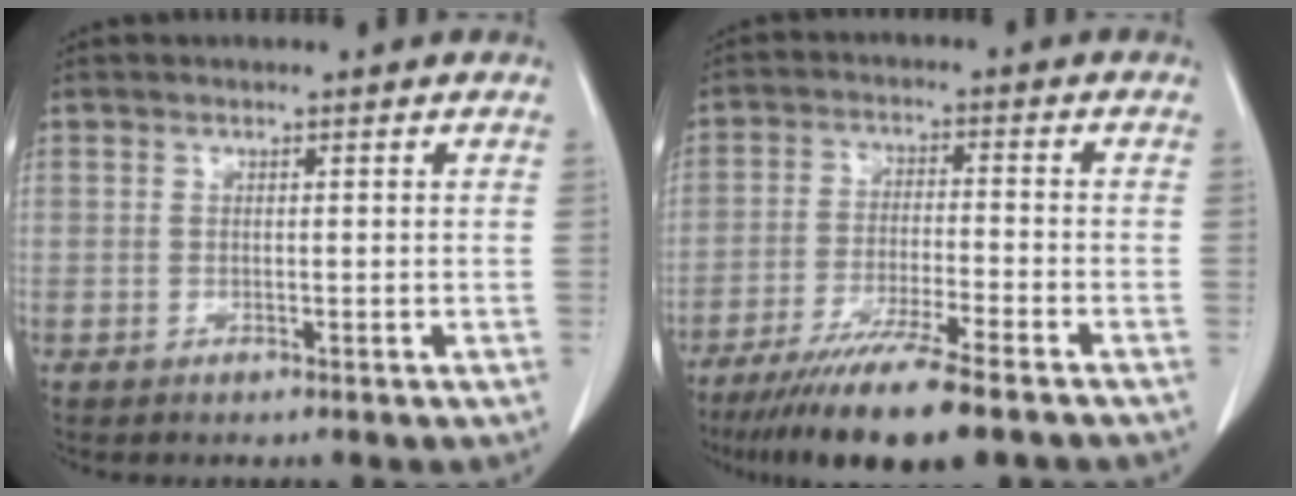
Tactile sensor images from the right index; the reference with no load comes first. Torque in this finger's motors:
{"motor_torque": [1.58, -0.56, 0.54, 0.20]}